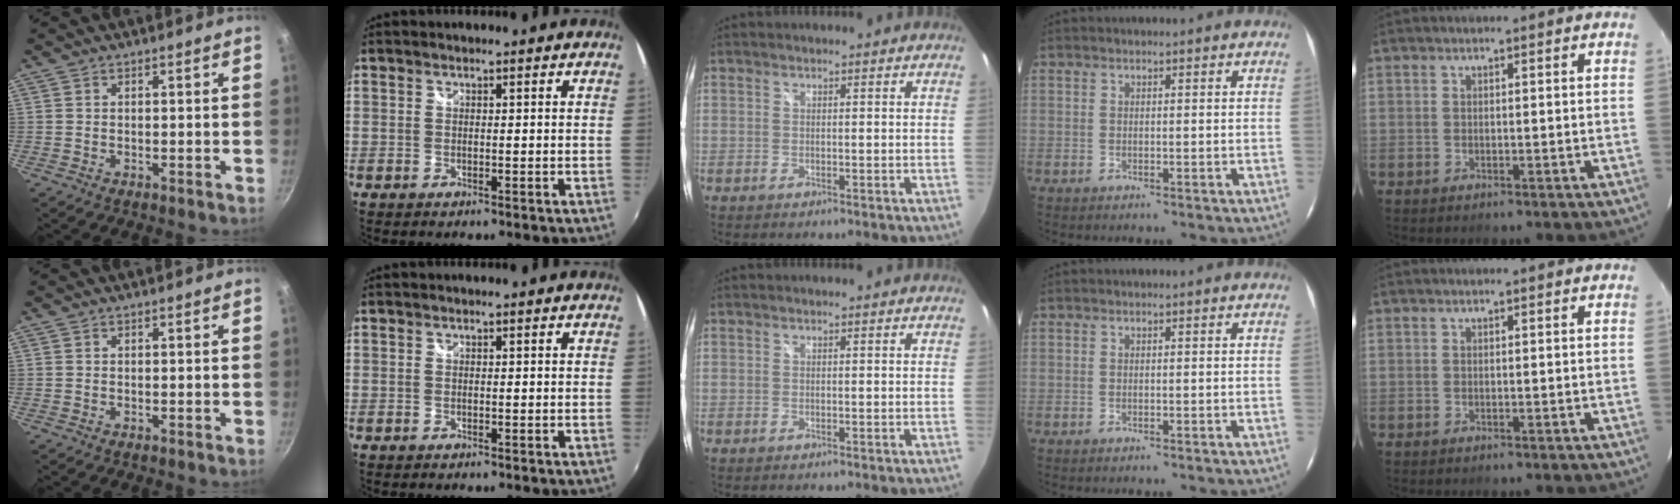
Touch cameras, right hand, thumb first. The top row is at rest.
{}